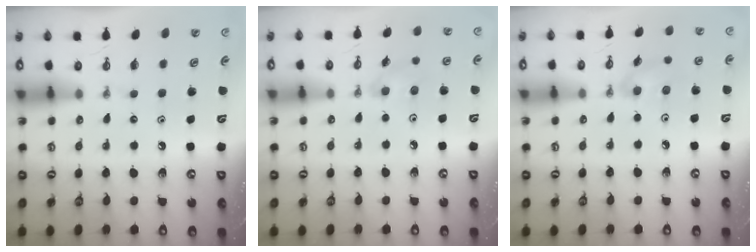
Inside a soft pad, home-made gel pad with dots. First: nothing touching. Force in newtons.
{"total": 6.6, "press": 6.0, "slide": 2.7}
{"total": 5.7, "press": 5.5, "slide": 1.6}